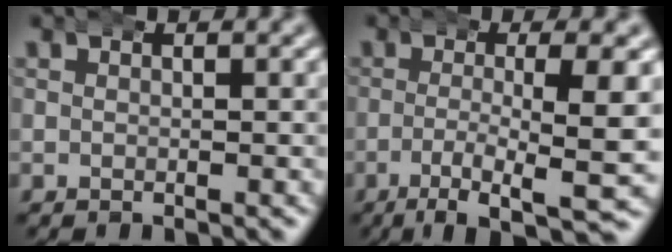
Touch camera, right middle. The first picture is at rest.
{"total": 8.6, "force": [-5.5, 1.6, 6.4], "torque": [-0.093, -0.026, -0.077]}